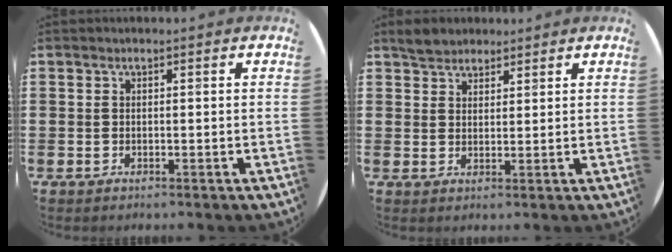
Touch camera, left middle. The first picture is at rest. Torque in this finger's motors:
{"motor_torque": [0.47, -0.47, 0.03, 0.05]}